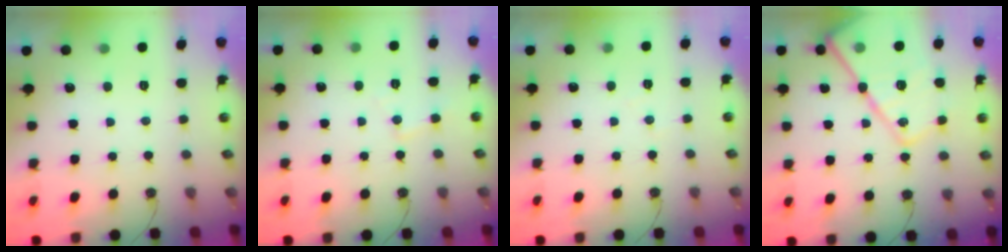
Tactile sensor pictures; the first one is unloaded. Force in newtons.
{"total": 5.1, "press": 5.1, "slide": 0.5}
{"total": 3.7, "press": 3.7, "slide": 0.6}
{"total": 22.9, "press": 22.8, "slide": 2.0}